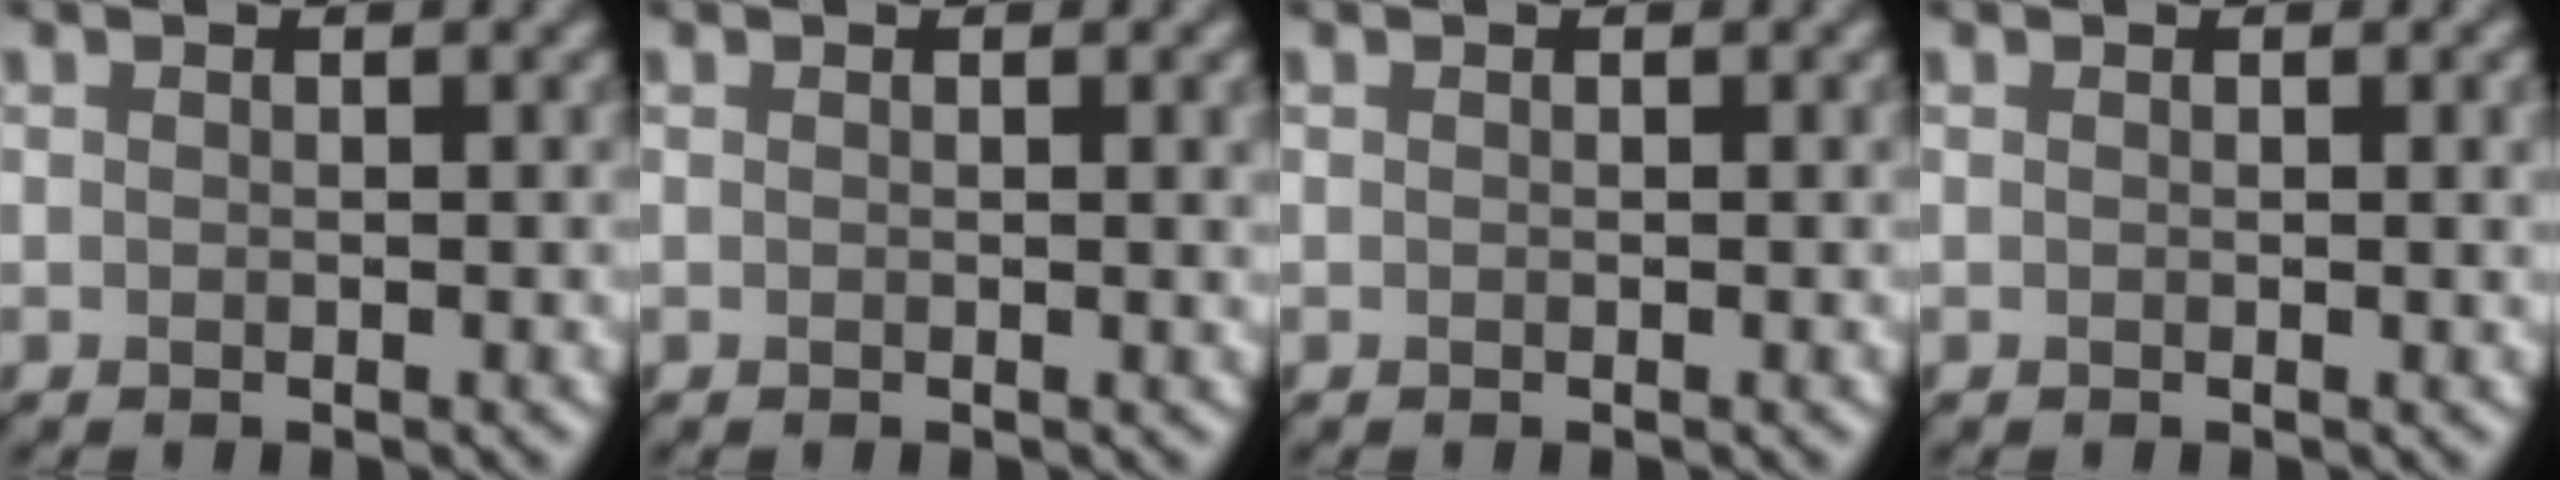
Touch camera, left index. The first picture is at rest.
{"total": 1.2, "force": [0.3, 0.3, 1.1], "torque": [-0.012, 0.001, 0.001]}
{"total": 0.0}
{"total": 1.1, "force": [0.2, 0.3, 1.0], "torque": [-0.011, 0.001, 0.000]}